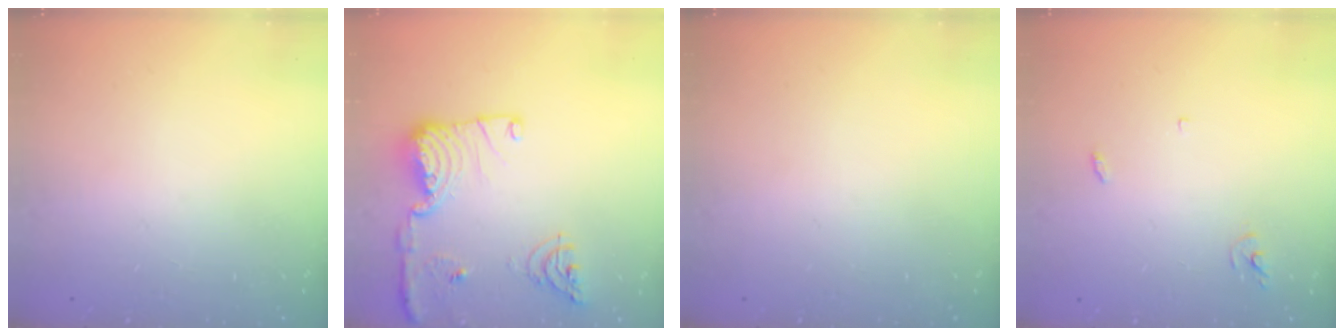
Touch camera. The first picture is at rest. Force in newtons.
{"total": 15.2, "press": 14.8, "slide": 3.3}
{"total": 0.0}
{"total": 3.0, "press": 3.0, "slide": 0.2}